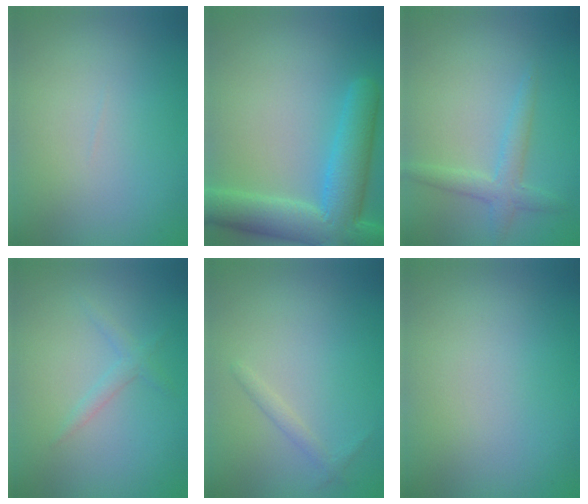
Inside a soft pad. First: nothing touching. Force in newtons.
{"total": 7.9, "press": 7.9, "slide": 0.3}
{"total": 2.3, "press": 2.3, "slide": 0.1}
{"total": 1.3, "press": 1.2, "slide": 0.1}
{"total": 0.9, "press": 0.9, "slide": 0.1}
{"total": 0.0}